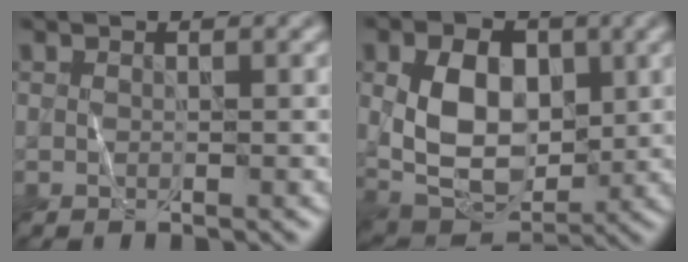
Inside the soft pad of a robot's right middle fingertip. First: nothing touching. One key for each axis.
{"total": 8.2, "fx": 0.7, "fy": 5.6, "fz": 5.9, "tx": -0.122, "ty": -0.010, "tz": 0.014}